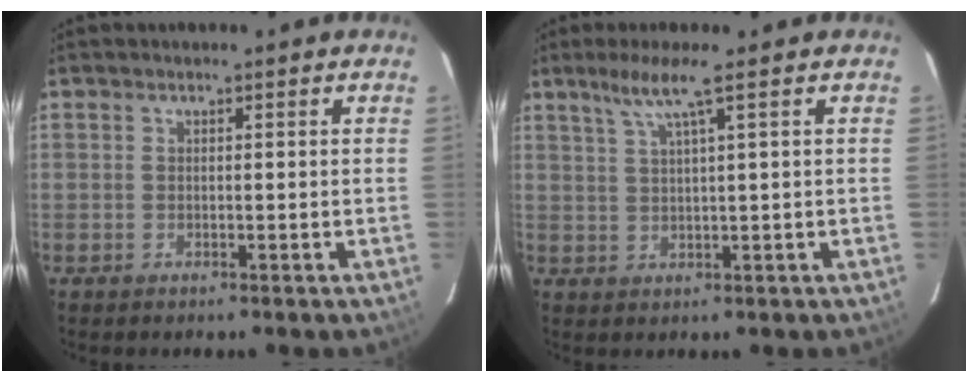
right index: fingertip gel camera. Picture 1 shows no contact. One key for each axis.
{"total": 4.5, "fx": 2.7, "fy": -1.0, "fz": 3.5, "tx": -0.064, "ty": 0.000, "tz": 0.054}